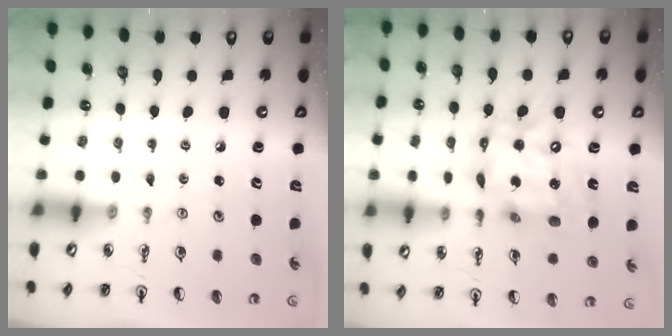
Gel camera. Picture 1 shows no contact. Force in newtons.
{"total": 16.2, "press": 16.1, "slide": 1.4}